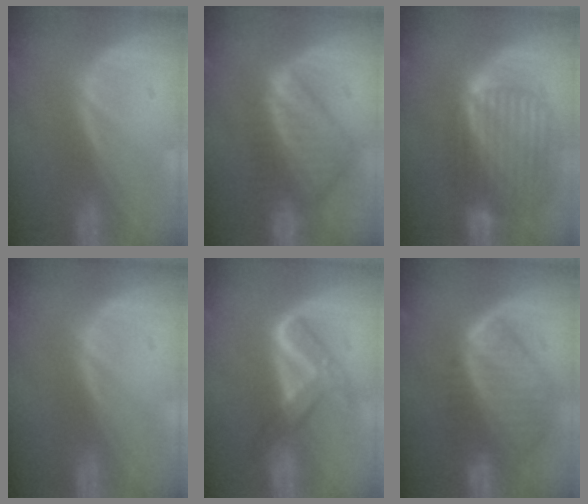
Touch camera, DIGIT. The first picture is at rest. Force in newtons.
{"total": 8.4, "press": 7.3, "slide": 4.1}
{"total": 10.3, "press": 8.6, "slide": 5.6}
{"total": 0.0}
{"total": 5.4, "press": 5.4, "slide": 0.1}
{"total": 9.4, "press": 8.2, "slide": 4.7}